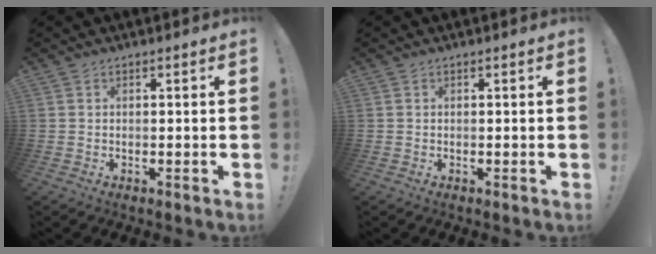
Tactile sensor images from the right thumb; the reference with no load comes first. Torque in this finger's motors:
{"motor_torque": [0.00, 0.00, 0.00, 0.00, 0.01]}